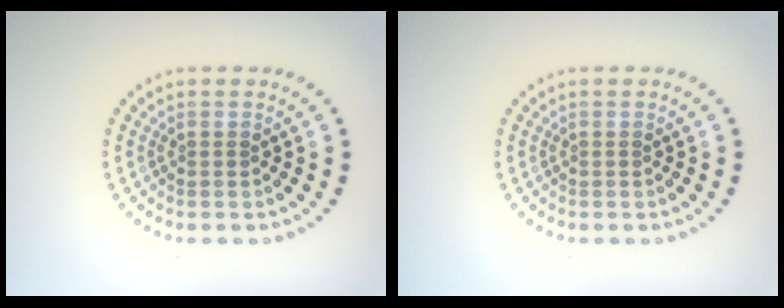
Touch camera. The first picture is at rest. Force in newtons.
{"total": 0.0}